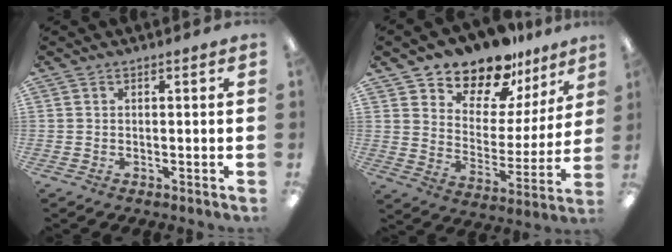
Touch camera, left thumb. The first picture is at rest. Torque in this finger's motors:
{"motor_torque": [1.13, 1.36, 1.33, -1.44, 0.12]}